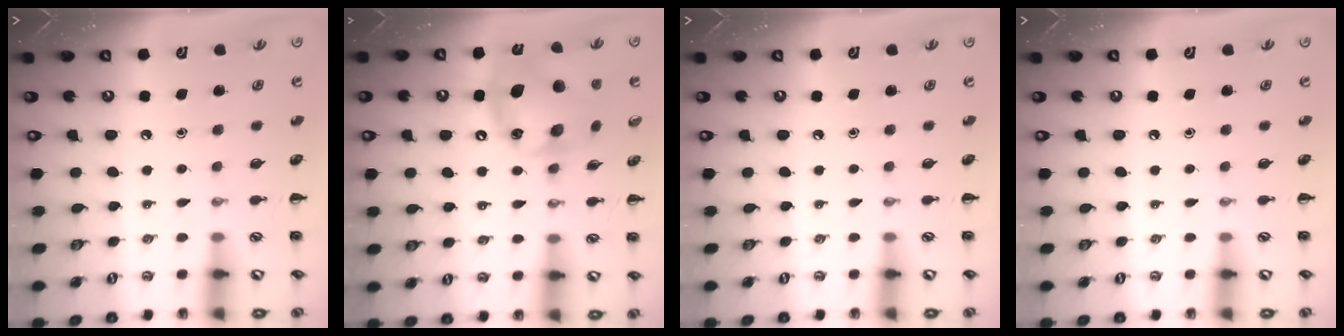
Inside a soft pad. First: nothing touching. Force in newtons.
{"total": 16.5, "press": 16.5, "slide": 0.9}
{"total": 0.0}
{"total": 0.0}